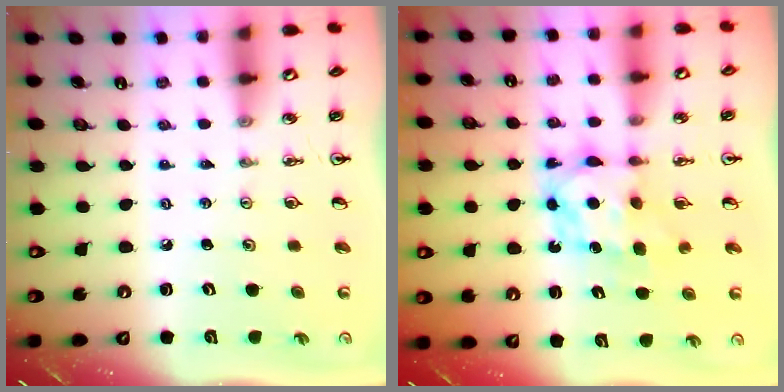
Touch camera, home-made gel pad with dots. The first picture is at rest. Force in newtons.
{"total": 6.4, "press": 6.4, "slide": 0.5}